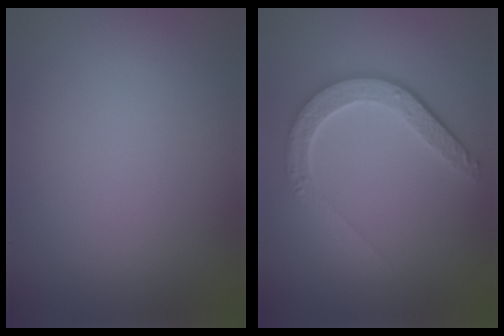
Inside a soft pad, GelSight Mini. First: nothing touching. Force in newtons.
{"total": 4.7, "press": 3.6, "slide": 3.0}